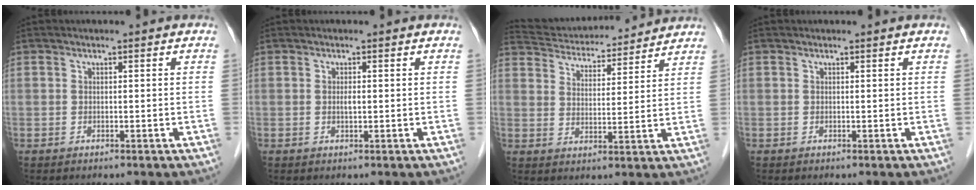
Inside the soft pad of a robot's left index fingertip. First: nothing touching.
{"total": 0.8, "force": [0.0, 0.2, 0.8], "torque": [-0.013, -0.003, -0.002]}
{"total": 14.8, "force": [14.2, 2.5, 3.5], "torque": [-0.059, 0.024, 0.213]}
{"total": 0.5, "force": [0.5, 0.1, 0.1], "torque": [-0.003, 0.009, 0.007]}